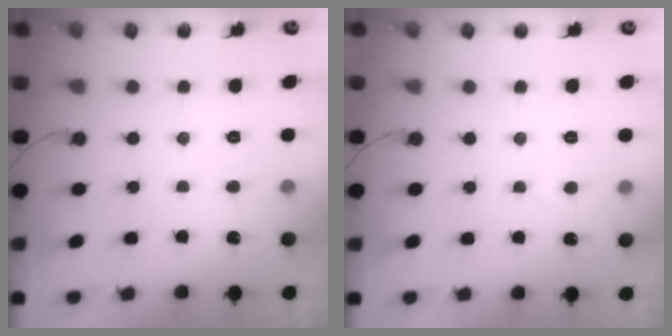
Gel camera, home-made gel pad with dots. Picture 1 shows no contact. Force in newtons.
{"total": 1.0, "press": 1.0, "slide": 0.2}